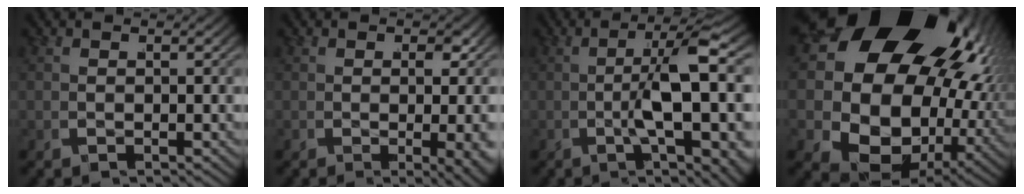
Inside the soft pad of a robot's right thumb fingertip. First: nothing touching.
{"total": 2.8, "force": [-0.4, 0.5, 2.7], "torque": [-0.034, -0.010, -0.003]}
{"total": 8.0, "force": [-0.4, 1.6, 7.9], "torque": [-0.135, 0.007, -0.013]}
{"total": 27.9, "force": [3.3, 19.3, 19.9], "torque": [-0.350, -0.024, 0.042]}